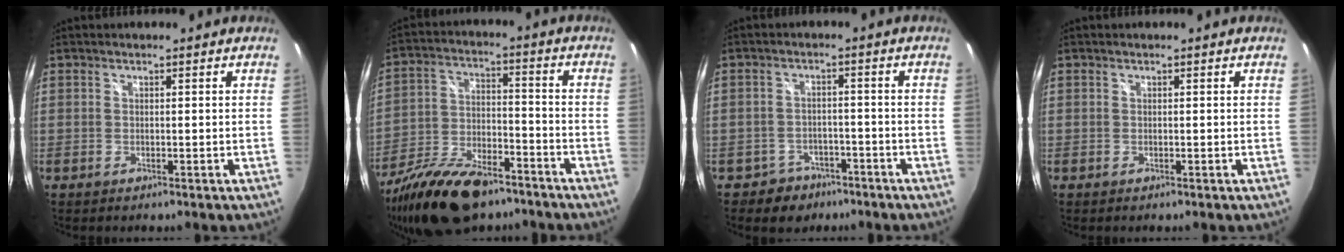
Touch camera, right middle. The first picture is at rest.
{"total": 18.2, "force": [-13.0, 7.5, 10.2], "torque": [-0.205, -0.018, -0.226]}
{"total": 5.5, "force": [-3.7, 4.0, 0.4], "torque": [-0.021, 0.017, -0.051]}
{"total": 0.0}